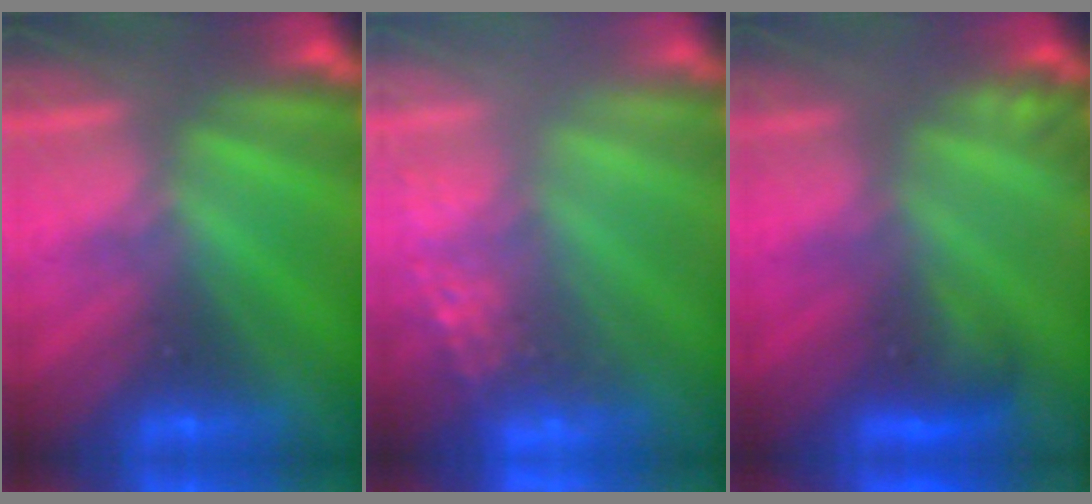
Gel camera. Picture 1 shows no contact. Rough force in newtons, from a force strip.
{"total": 8.1}
{"total": 2.9}